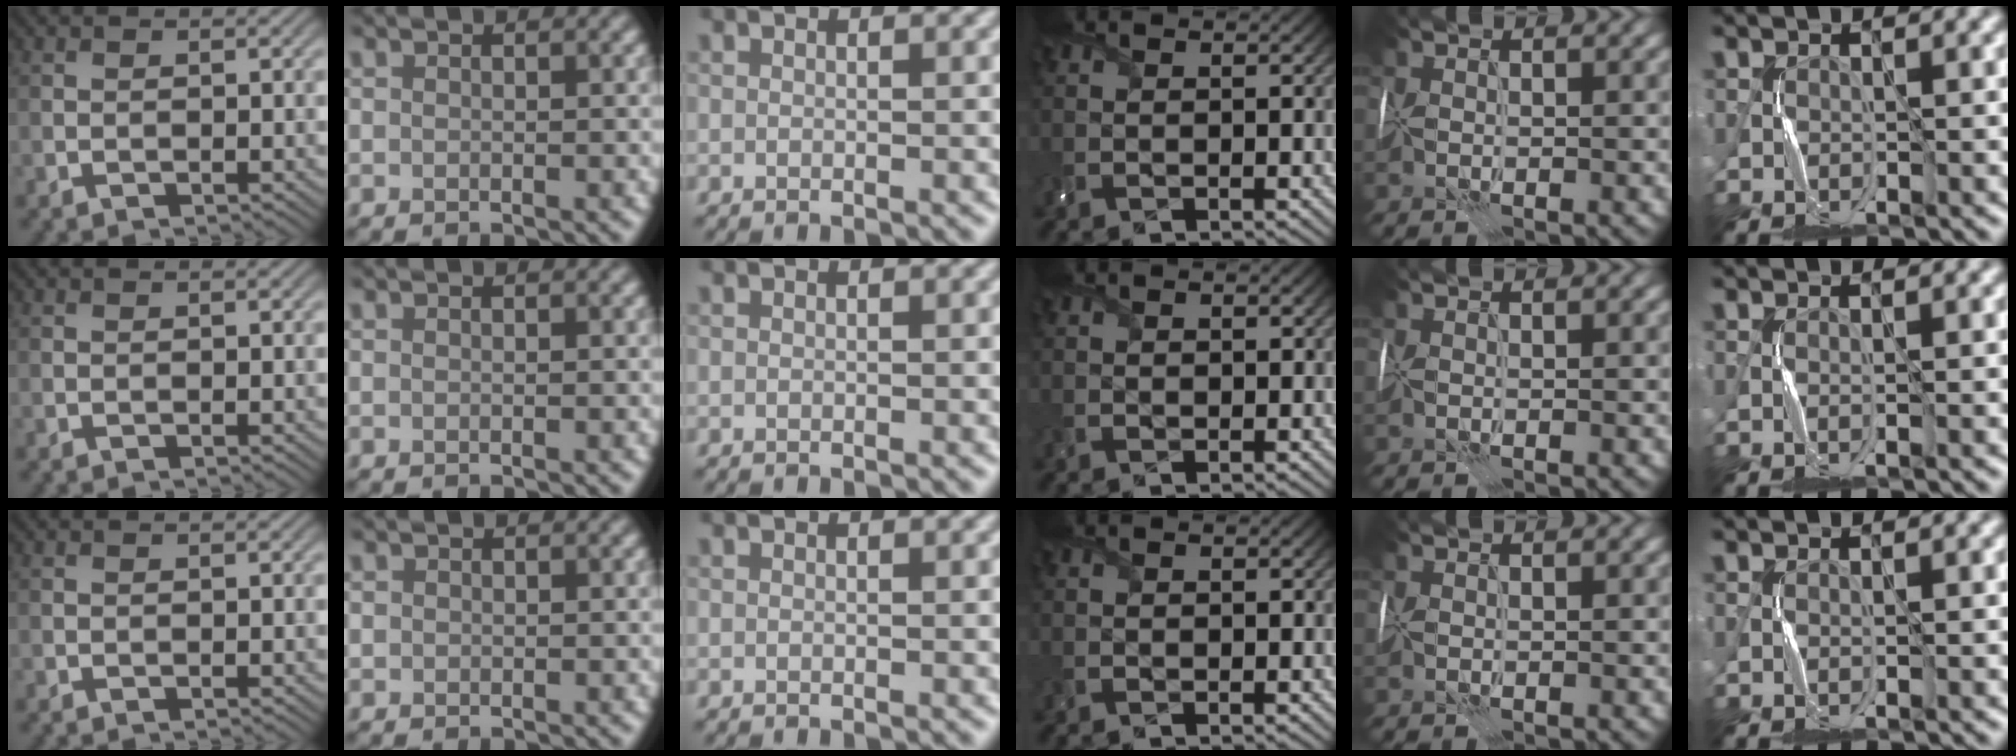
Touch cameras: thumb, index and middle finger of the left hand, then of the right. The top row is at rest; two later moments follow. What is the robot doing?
{"motion": "wrap", "object": "felt sheet"}